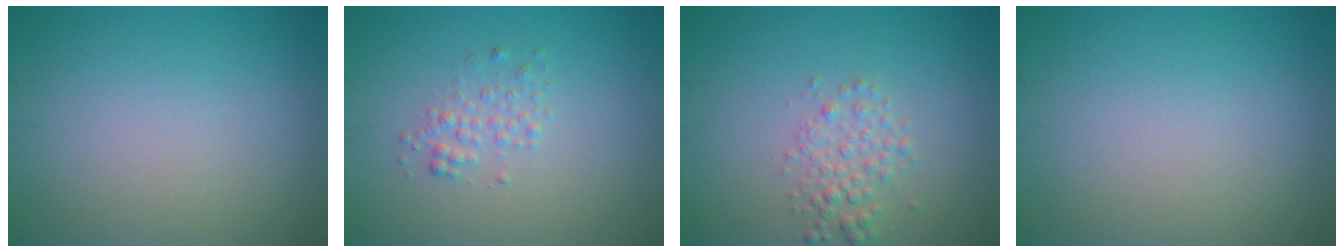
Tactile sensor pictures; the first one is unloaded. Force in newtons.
{"total": 1.5, "press": 1.5, "slide": 0.0}
{"total": 2.1, "press": 2.1, "slide": 0.1}
{"total": 0.0}